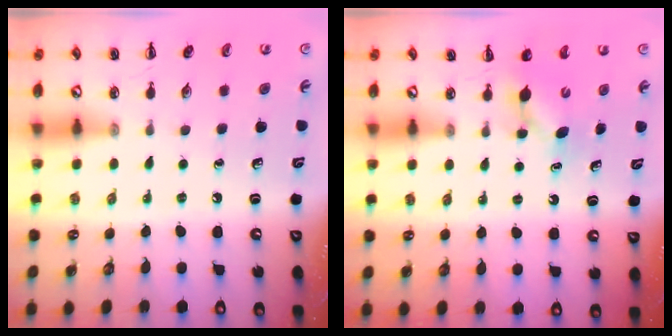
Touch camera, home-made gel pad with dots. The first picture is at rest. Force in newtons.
{"total": 3.9, "press": 3.8, "slide": 1.0}